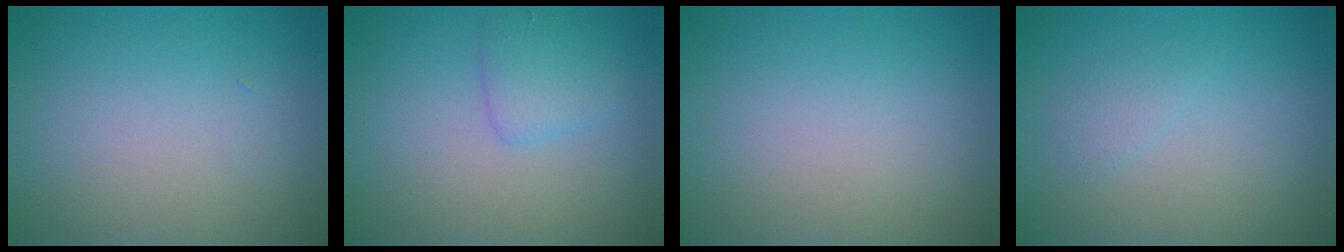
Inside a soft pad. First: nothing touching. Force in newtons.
{"total": 2.2, "press": 2.2, "slide": 0.2}
{"total": 0.0}
{"total": 0.9, "press": 0.9, "slide": 0.1}